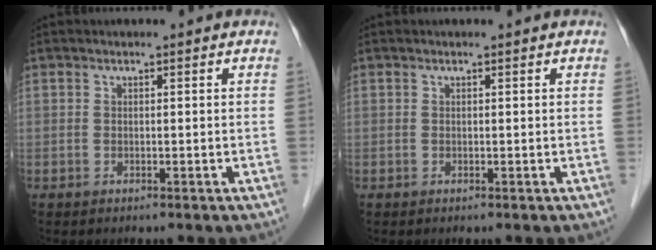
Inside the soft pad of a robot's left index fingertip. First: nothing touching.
{"total": 0.0}